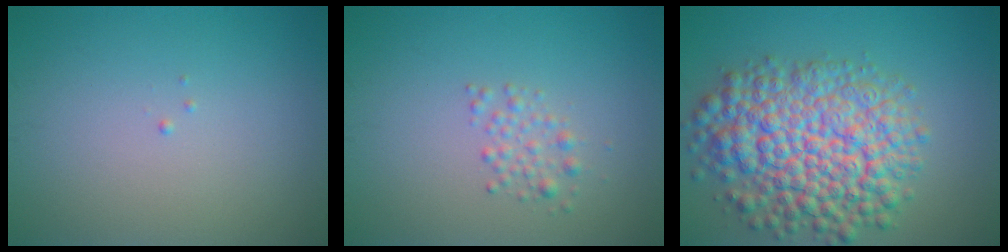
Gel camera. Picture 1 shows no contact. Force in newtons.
{"total": 1.5, "press": 1.5, "slide": 0.0}
{"total": 10.3, "press": 10.3, "slide": 0.4}